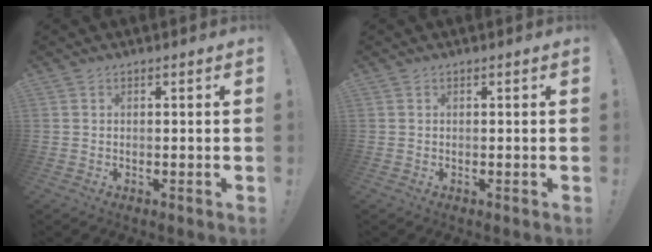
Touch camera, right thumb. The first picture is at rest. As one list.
[{"total": 0.0}]